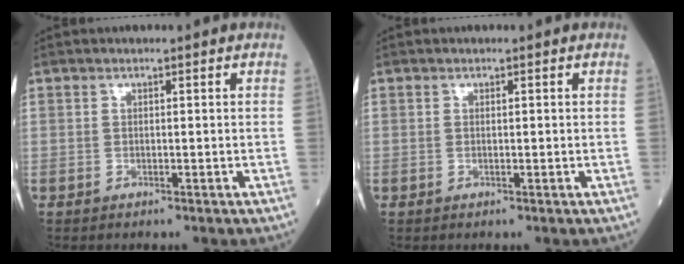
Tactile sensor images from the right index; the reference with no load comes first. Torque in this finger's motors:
{"motor_torque": [0.01, 0.00, 0.00, 0.00]}